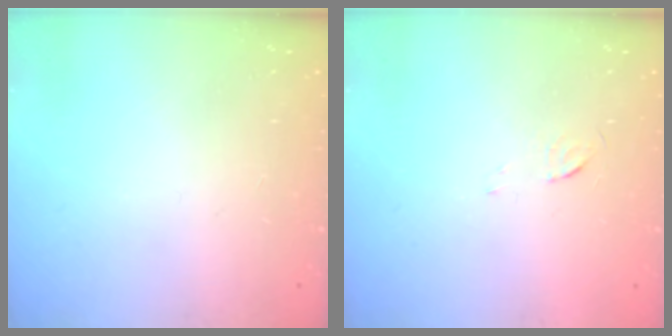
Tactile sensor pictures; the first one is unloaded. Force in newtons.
{"total": 3.4, "press": 3.4, "slide": 0.3}